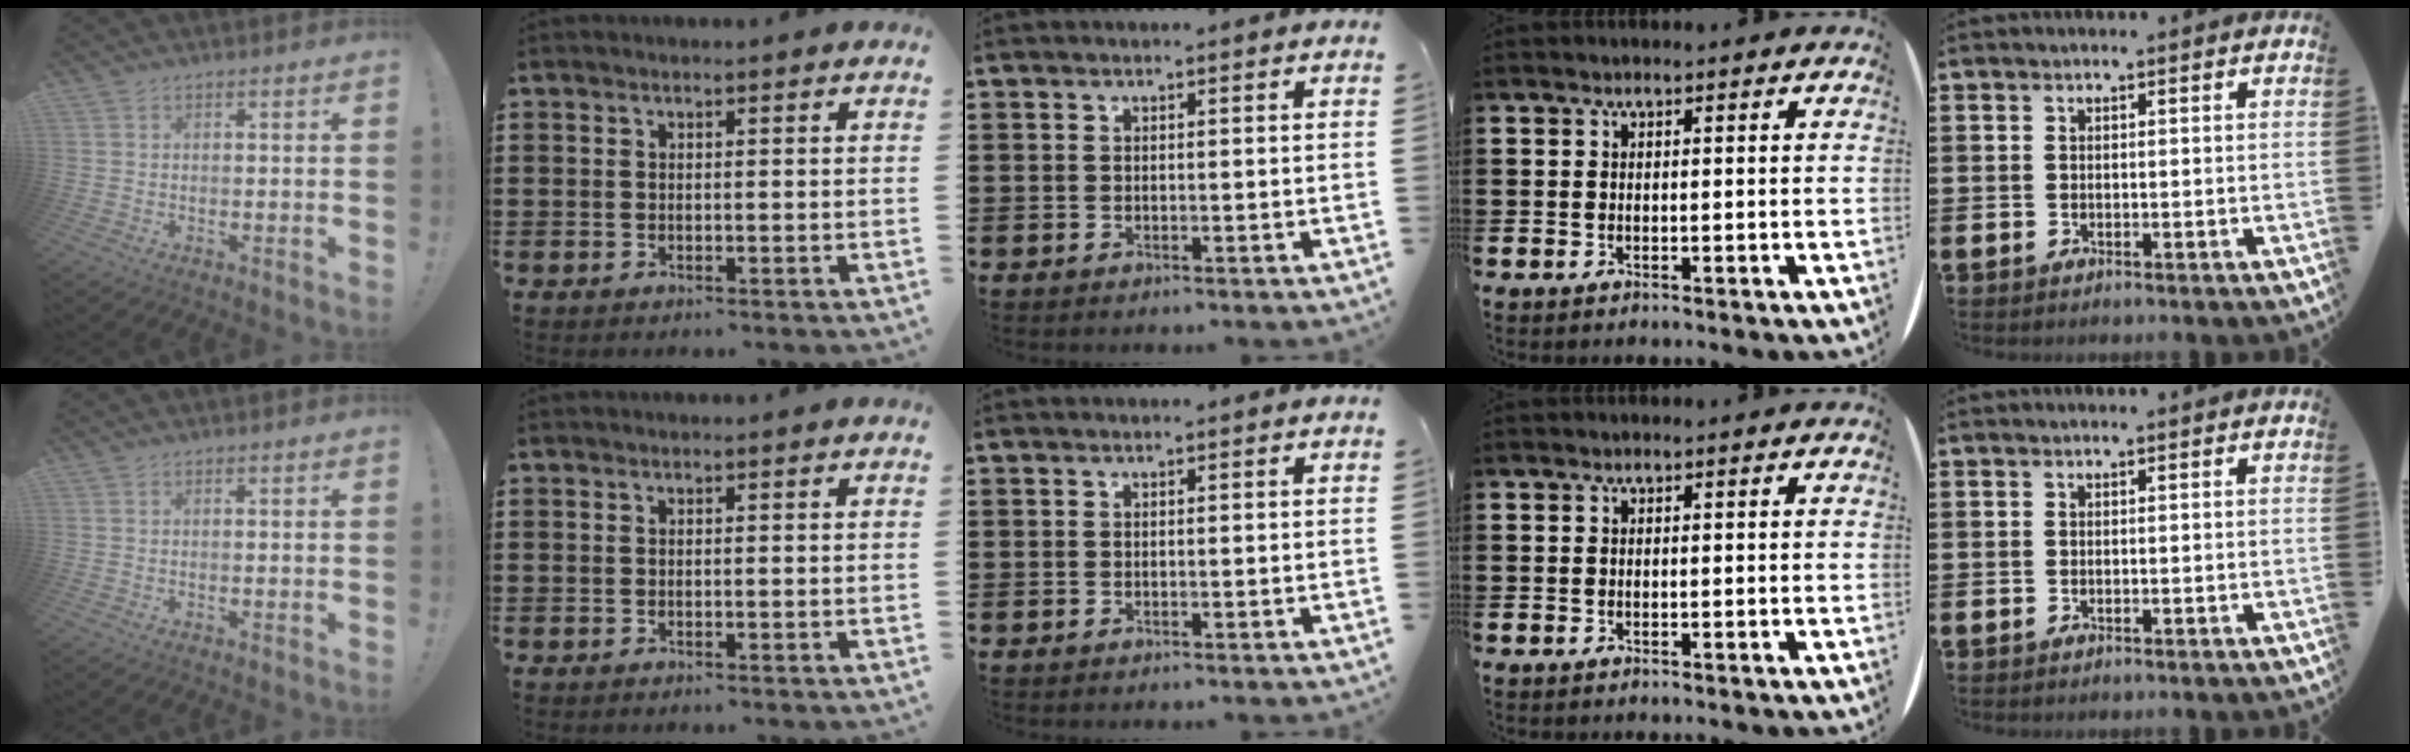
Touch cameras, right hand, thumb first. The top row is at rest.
{}